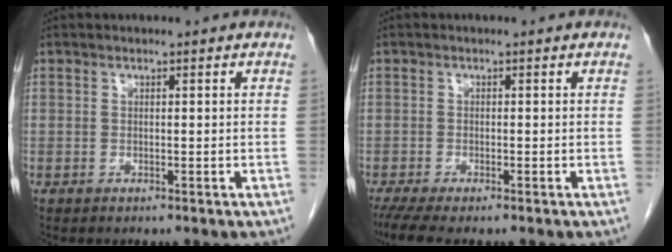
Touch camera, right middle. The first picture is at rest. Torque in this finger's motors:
{"motor_torque": [0.68, -0.33, 0.05, 0.05]}